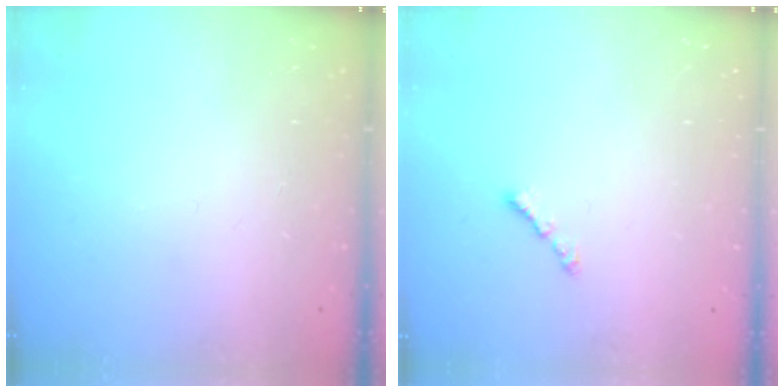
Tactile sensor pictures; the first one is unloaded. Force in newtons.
{"total": 1.6, "press": 1.5, "slide": 0.5}